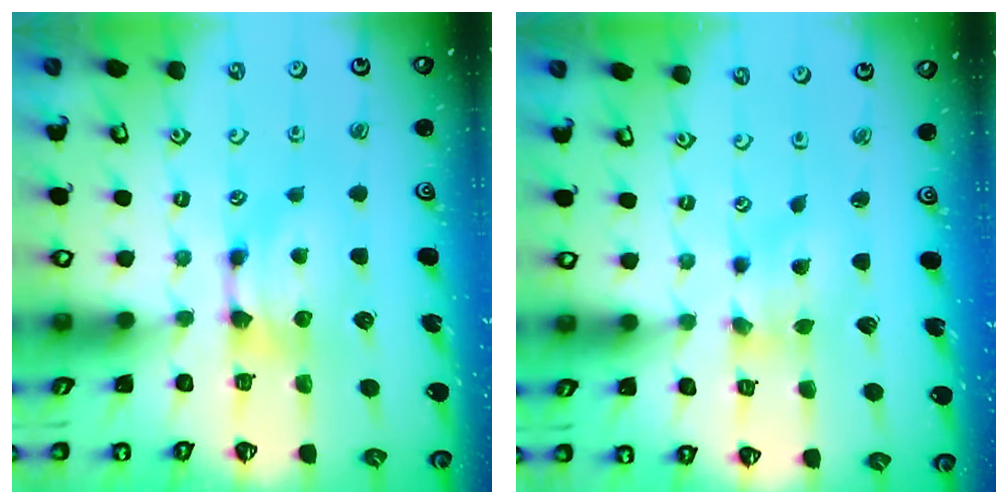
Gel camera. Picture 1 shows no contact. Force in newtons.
{"total": 1.5, "press": 1.1, "slide": 1.0}